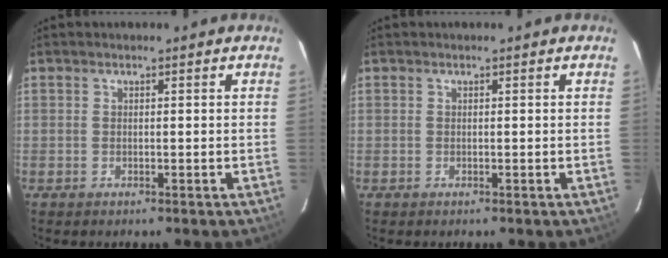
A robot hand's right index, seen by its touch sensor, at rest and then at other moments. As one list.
[{"total": 0.0}]